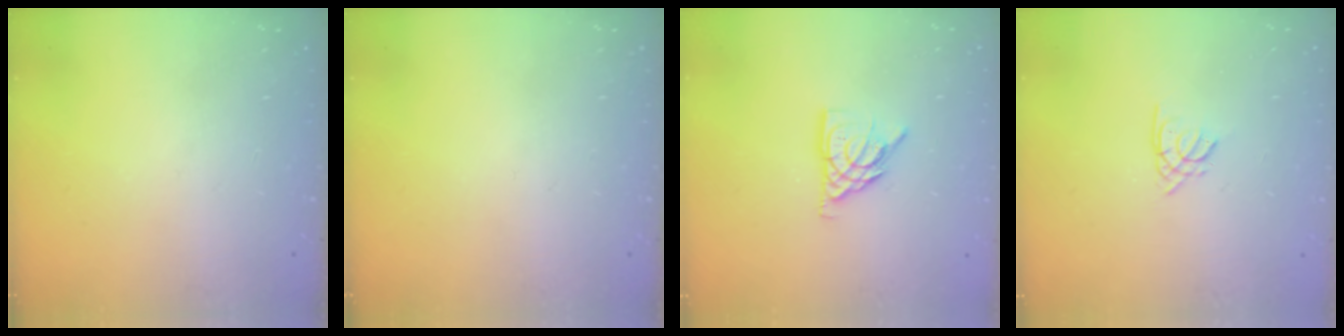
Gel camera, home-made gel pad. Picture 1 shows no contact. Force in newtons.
{"total": 0.0}
{"total": 9.0, "press": 9.0, "slide": 0.6}
{"total": 1.3, "press": 1.3, "slide": 0.4}